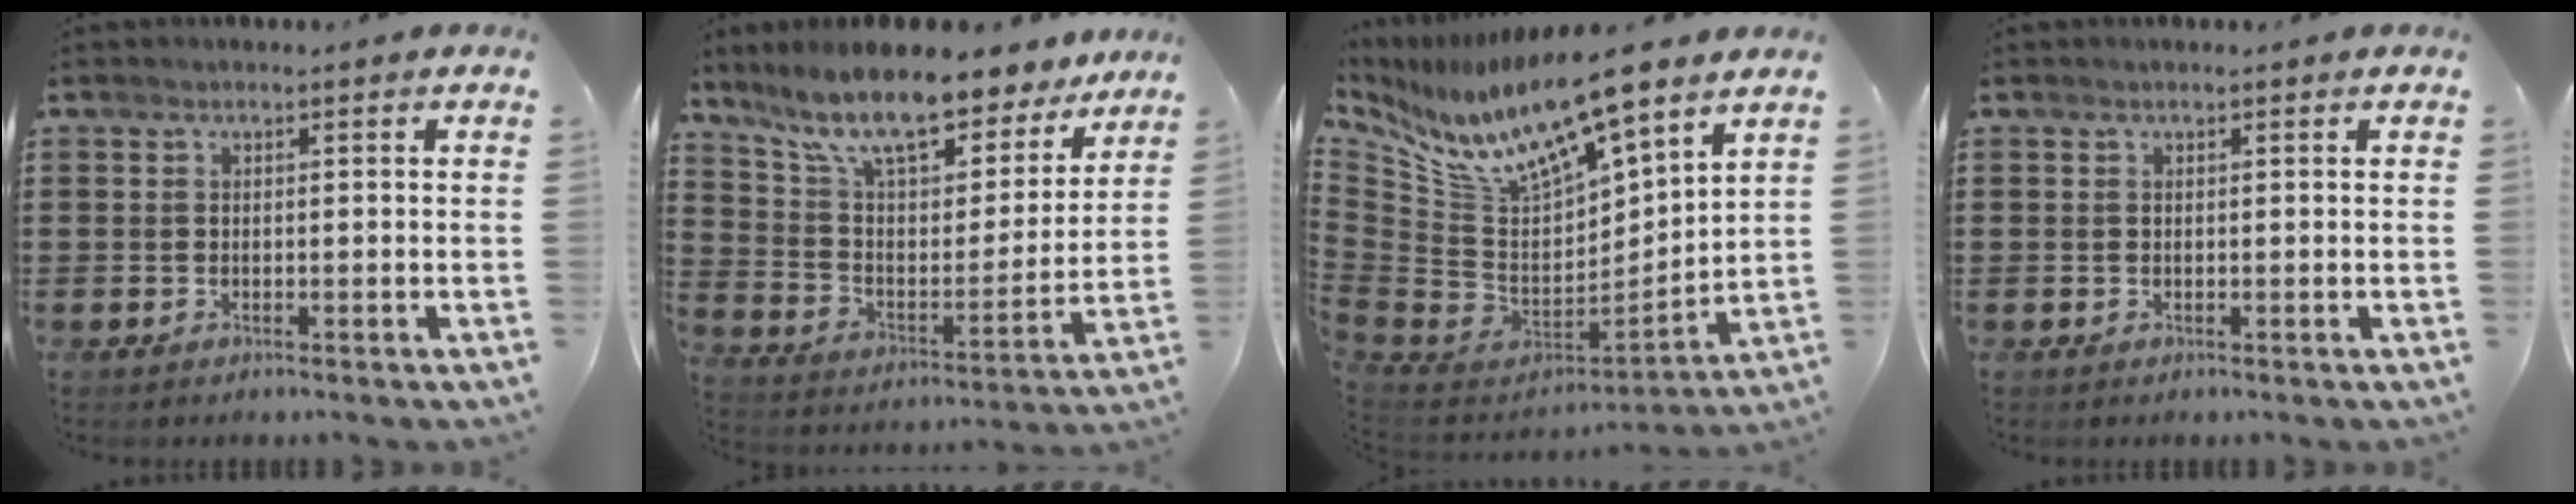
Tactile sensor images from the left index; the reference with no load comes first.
{"total": 11.8, "force": [9.9, 2.1, 6.0], "torque": [-0.150, -0.061, 0.170]}
{"total": 13.8, "force": [10.8, 3.4, 8.0], "torque": [-0.207, -0.075, 0.190]}
{"total": 0.0}